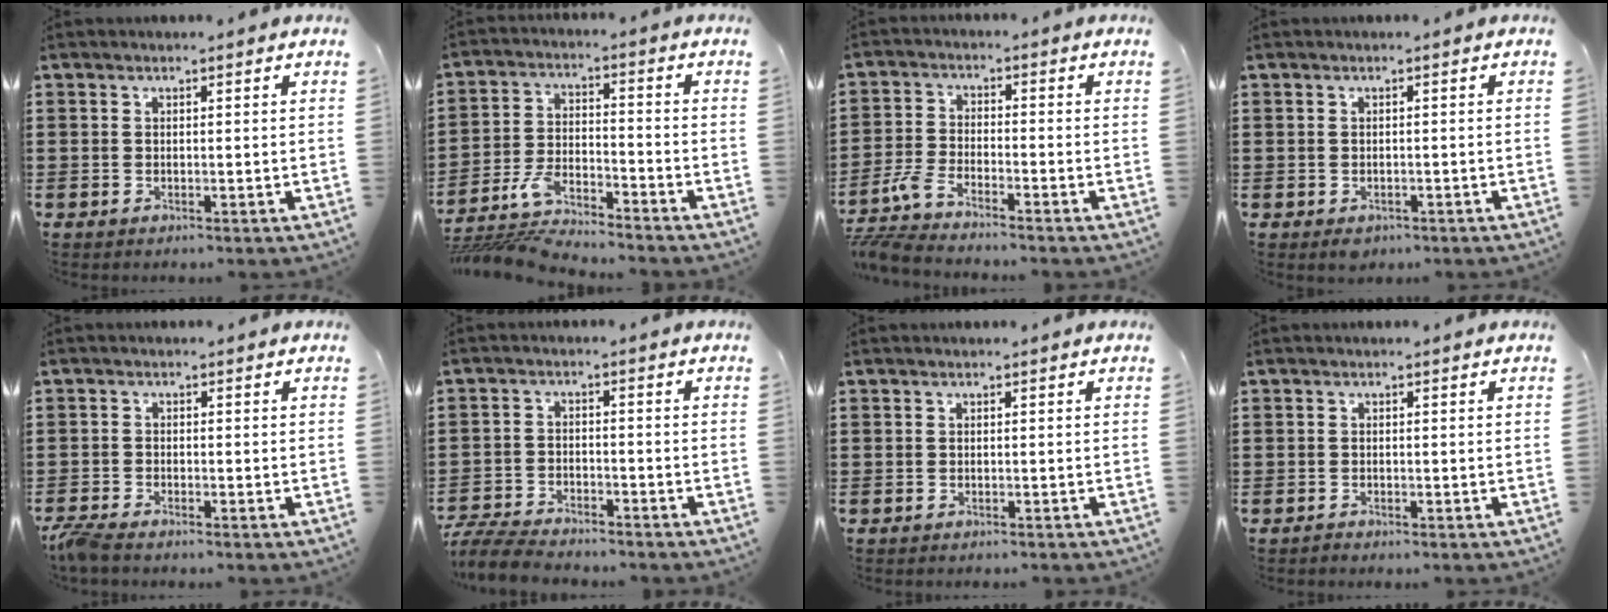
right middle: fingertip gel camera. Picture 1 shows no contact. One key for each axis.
{"total": 6.6, "fx": -5.9, "fy": 1.3, "fz": 2.6, "tx": -0.075, "ty": -0.008, "tz": -0.121}
{"total": 4.8, "fx": -4.2, "fy": 0.7, "fz": 2.2, "tx": -0.079, "ty": -0.016, "tz": -0.091}
{"total": 0.7, "fx": -0.5, "fy": 0.4, "fz": 0.1, "tx": -0.003, "ty": 0.000, "tz": -0.011}
{"total": 2.7, "fx": -2.4, "fy": 0.3, "fz": 1.1, "tx": -0.039, "ty": -0.006, "tz": -0.054}
{"total": 6.2, "fx": -6.0, "fy": 1.0, "fz": 1.3, "tx": -0.040, "ty": 0.006, "tz": -0.122}
{"total": 0.6, "fx": -0.6, "fy": -0.1, "fz": -0.1, "tx": 0.000, "ty": -0.001, "tz": -0.012}
{"total": 0.9, "fx": -0.8, "fy": 0.3, "fz": -0.1, "tx": 0.000, "ty": 0.001, "tz": -0.017}